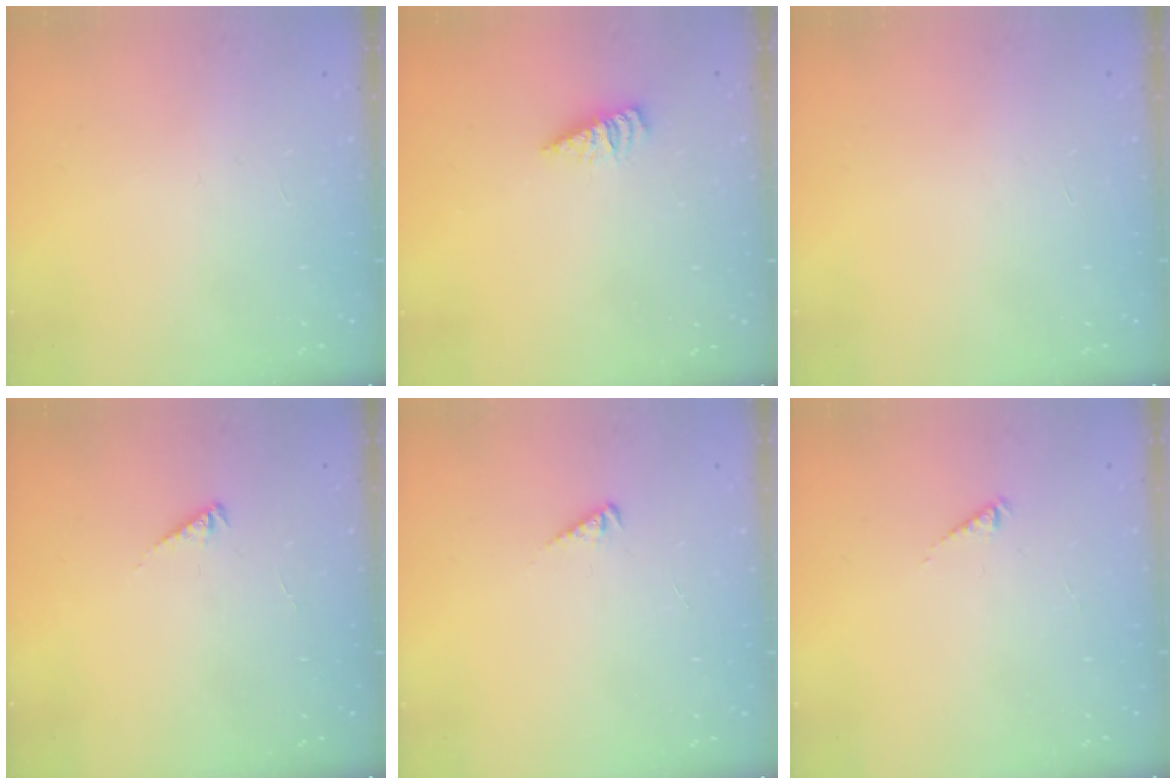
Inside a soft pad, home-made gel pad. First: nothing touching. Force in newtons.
{"total": 1.8, "press": 1.8, "slide": 0.2}
{"total": 0.0}
{"total": 2.5, "press": 2.5, "slide": 0.5}
{"total": 1.9, "press": 1.9, "slide": 0.3}
{"total": 2.4, "press": 2.4, "slide": 0.4}